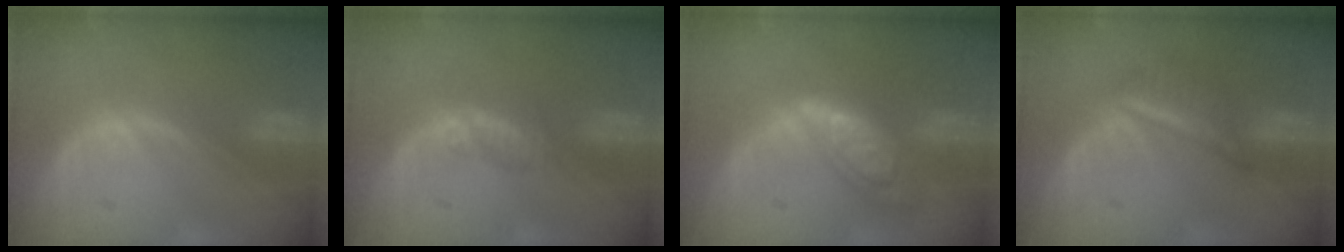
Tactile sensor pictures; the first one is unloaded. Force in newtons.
{"total": 1.5, "press": 1.3, "slide": 0.9}
{"total": 7.5, "press": 7.5, "slide": 0.4}
{"total": 5.3, "press": 5.2, "slide": 1.1}